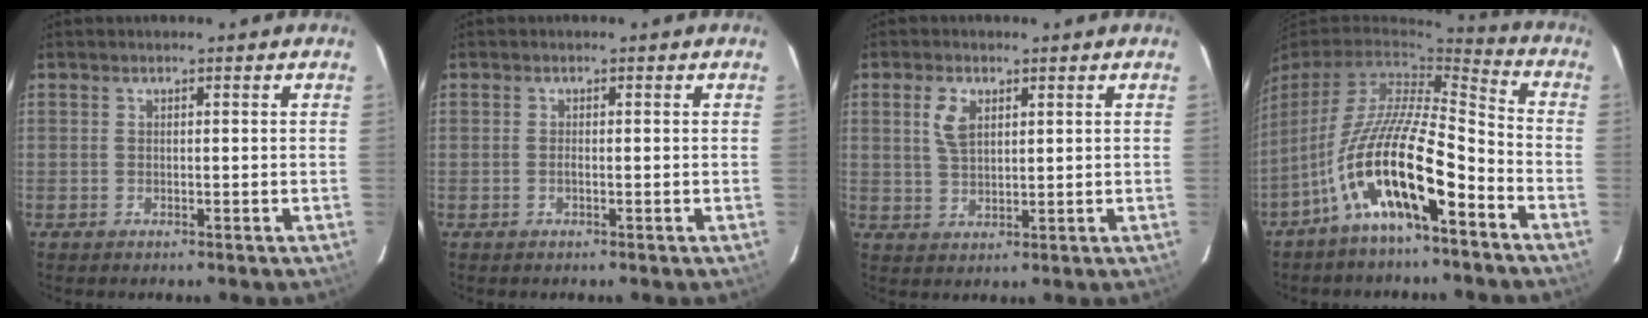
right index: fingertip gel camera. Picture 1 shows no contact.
{"total": 0.6, "force": [-0.3, 0.1, 0.5], "torque": [-0.008, 0.002, -0.007]}
{"total": 4.8, "force": [1.8, 2.7, 3.5], "torque": [-0.069, 0.007, 0.036]}
{"total": 15.6, "force": [-8.6, 3.5, 12.6], "torque": [-0.233, -0.008, -0.160]}